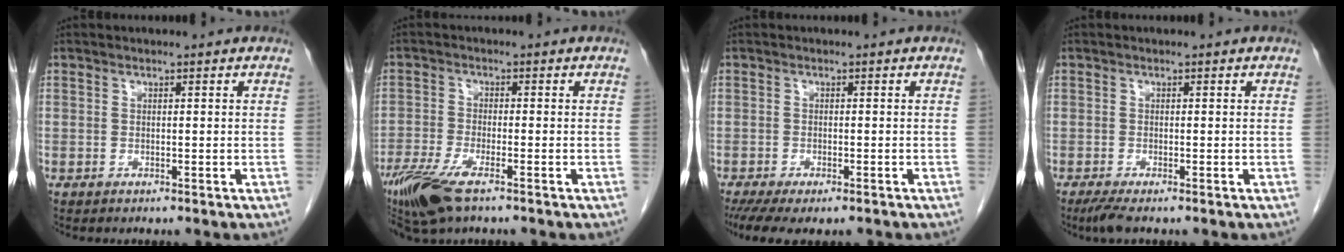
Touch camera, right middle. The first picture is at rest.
{"total": 8.7, "force": [-5.7, 2.1, 6.2], "torque": [-0.123, -0.019, -0.105]}
{"total": 8.9, "force": [-6.7, 2.9, 5.1], "torque": [-0.087, -0.011, -0.101]}
{"total": 2.1, "force": [-1.5, 0.2, 1.5], "torque": [-0.035, -0.008, -0.031]}